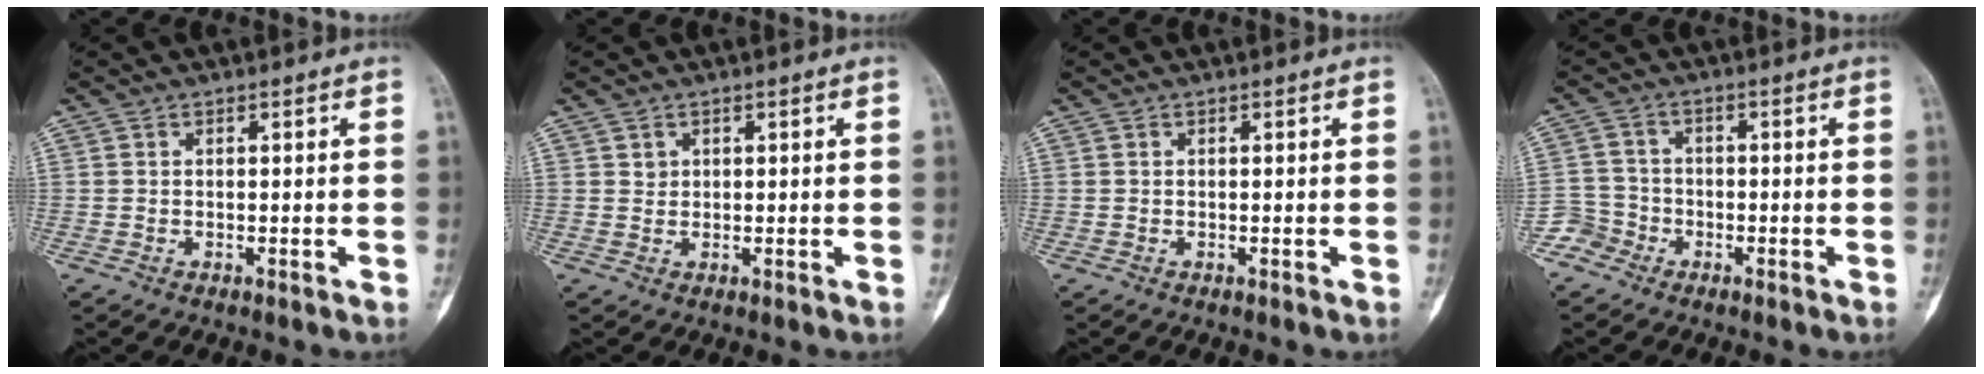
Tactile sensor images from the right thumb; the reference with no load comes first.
{"total": 1.1, "force": [0.5, 0.9, 0.2], "torque": [0.006, -0.001, 0.009]}
{"total": 0.0}
{"total": 4.2, "force": [-2.8, 3.1, -0.4], "torque": [0.028, 0.017, -0.065]}